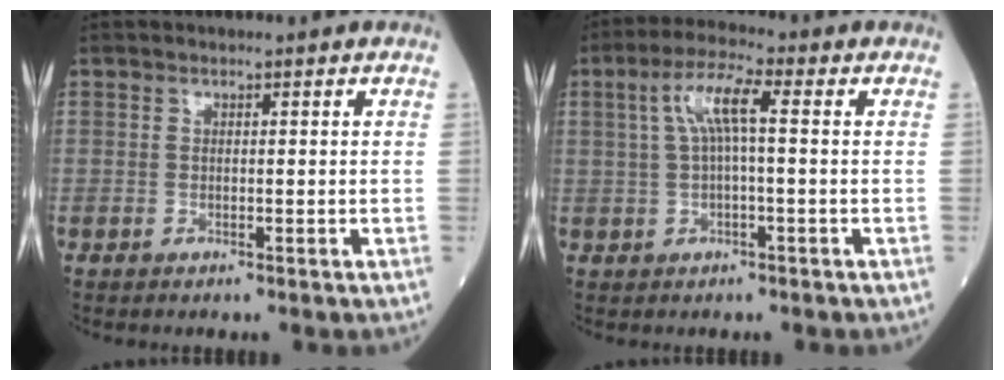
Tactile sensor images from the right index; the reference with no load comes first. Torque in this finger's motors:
{"motor_torque": [0.24, 0.08, 0.16, 0.08]}